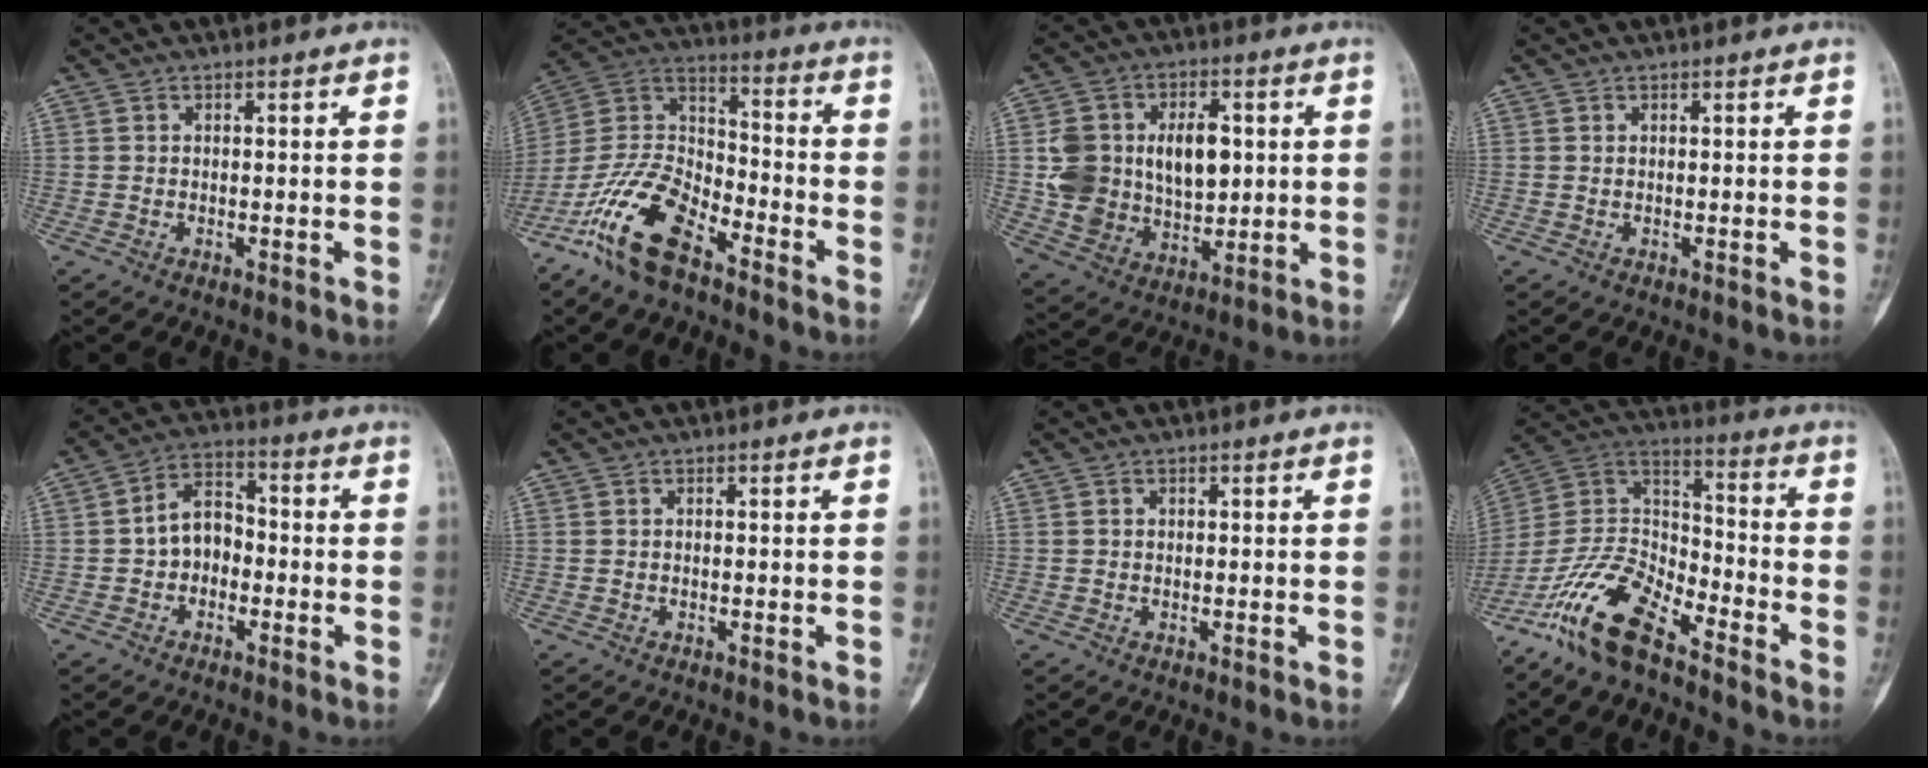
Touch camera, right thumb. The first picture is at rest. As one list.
[{"total": 16.1, "force": [-10.5, 6.8, 10.1], "torque": [-0.197, 0.066, -0.208]}, {"total": 17.0, "force": [2.2, 12.1, 11.7], "torque": [-0.167, 0.000, 0.054]}, {"total": 0.0}, {"total": 7.5, "force": [-1.2, 5.6, 4.9], "torque": [-0.057, 0.033, -0.037]}, {"total": 0.0}, {"total": 0.5, "force": [0.1, 0.5, 0.2], "torque": [0.000, 0.001, -0.001]}, {"total": 15.8, "force": [-11.3, 5.7, 9.4], "torque": [-0.175, 0.075, -0.223]}]